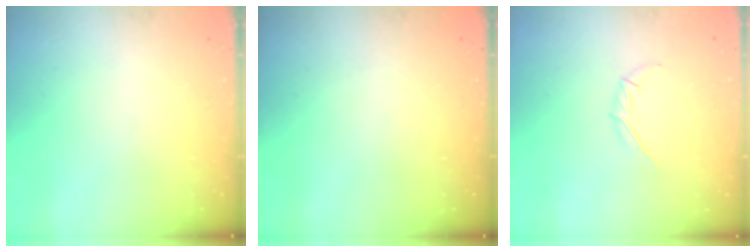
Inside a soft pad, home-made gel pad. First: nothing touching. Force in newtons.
{"total": 0.0}
{"total": 3.9, "press": 3.8, "slide": 0.8}